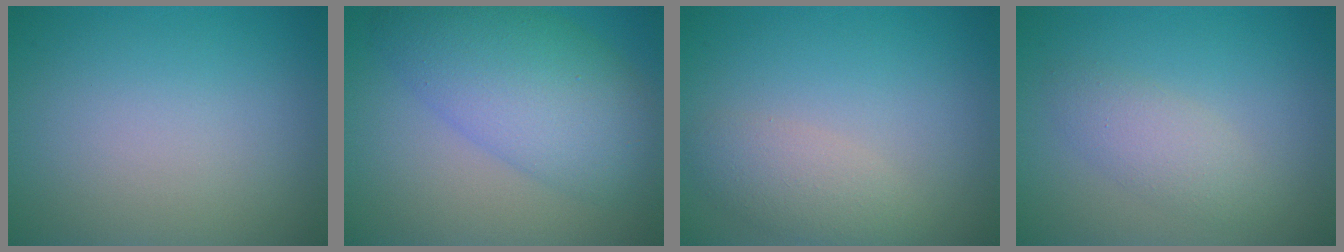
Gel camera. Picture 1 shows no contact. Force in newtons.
{"total": 8.0, "press": 8.0, "slide": 0.3}
{"total": 2.7, "press": 2.7, "slide": 0.2}
{"total": 2.4, "press": 2.4, "slide": 0.1}